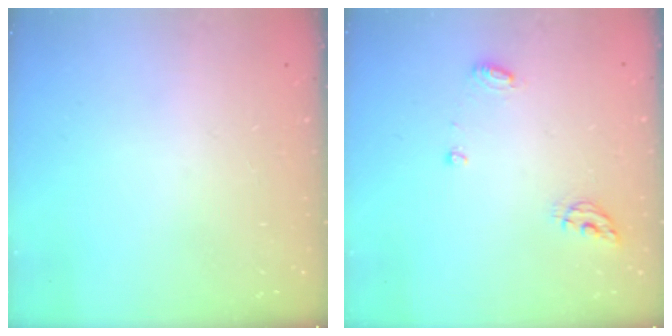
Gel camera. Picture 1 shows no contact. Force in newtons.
{"total": 5.8, "press": 5.8, "slide": 0.6}